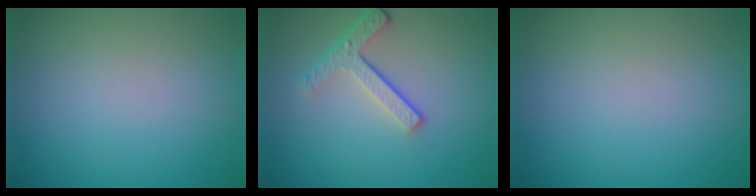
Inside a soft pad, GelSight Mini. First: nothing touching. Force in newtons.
{"total": 3.4, "press": 2.5, "slide": 2.3}
{"total": 0.0}